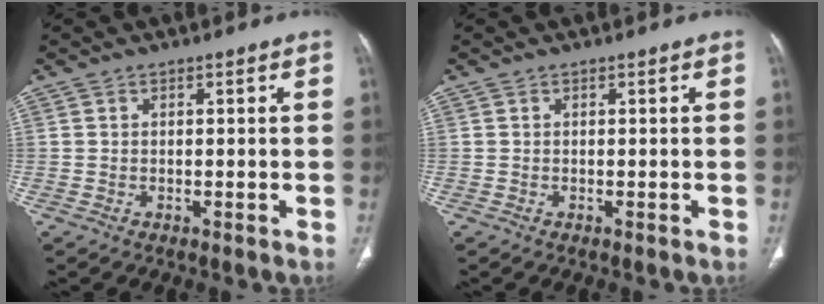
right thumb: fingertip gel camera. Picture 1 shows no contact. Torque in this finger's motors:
{"motor_torque": [0.00, 0.00, 0.00, 0.00, 0.00]}